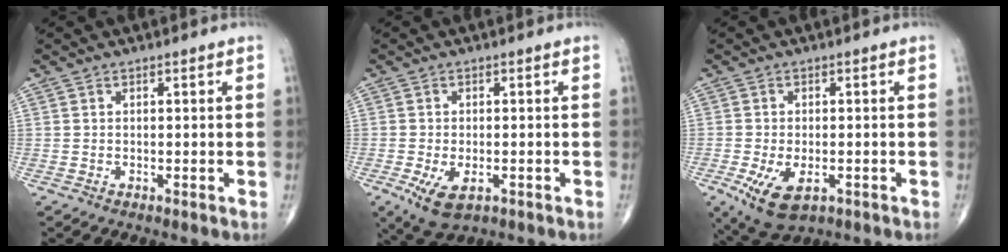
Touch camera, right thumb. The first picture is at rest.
{"total": 6.3, "force": [-2.4, 3.2, 4.8], "torque": [-0.088, -0.006, -0.031]}
{"total": 8.3, "force": [-3.1, 4.3, 6.4], "torque": [-0.117, -0.007, -0.043]}